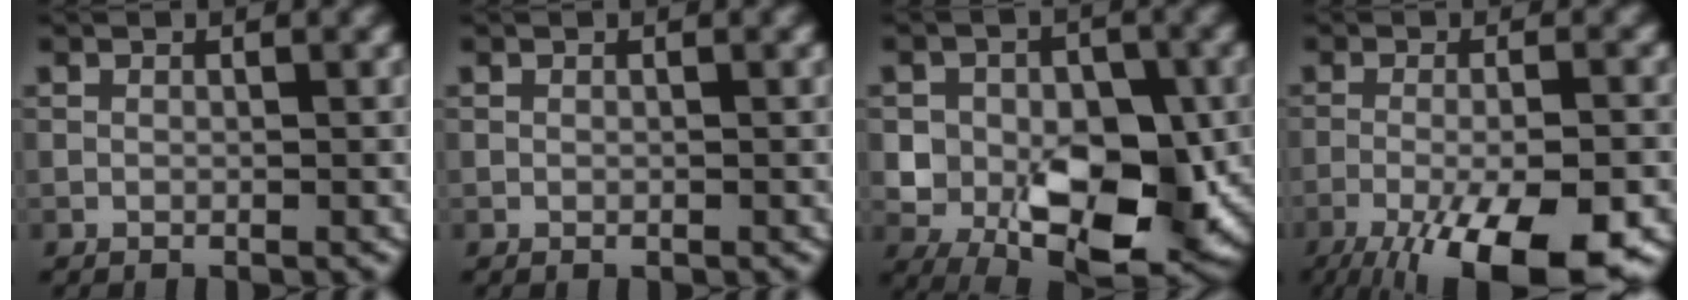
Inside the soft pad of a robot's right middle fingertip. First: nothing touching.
{"total": 0.0}
{"total": 11.6, "force": [-2.4, 7.1, 8.8], "torque": [-0.121, -0.009, -0.037]}
{"total": 13.1, "force": [-7.6, 4.1, 9.9], "torque": [-0.147, -0.033, -0.112]}